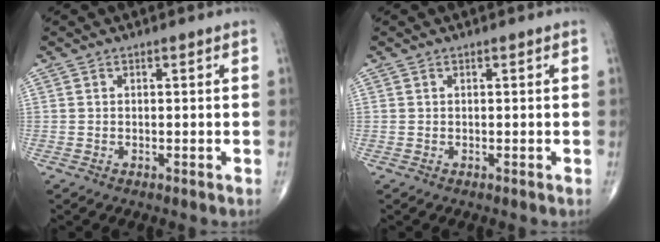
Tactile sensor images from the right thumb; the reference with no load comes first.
{"total": 0.0}